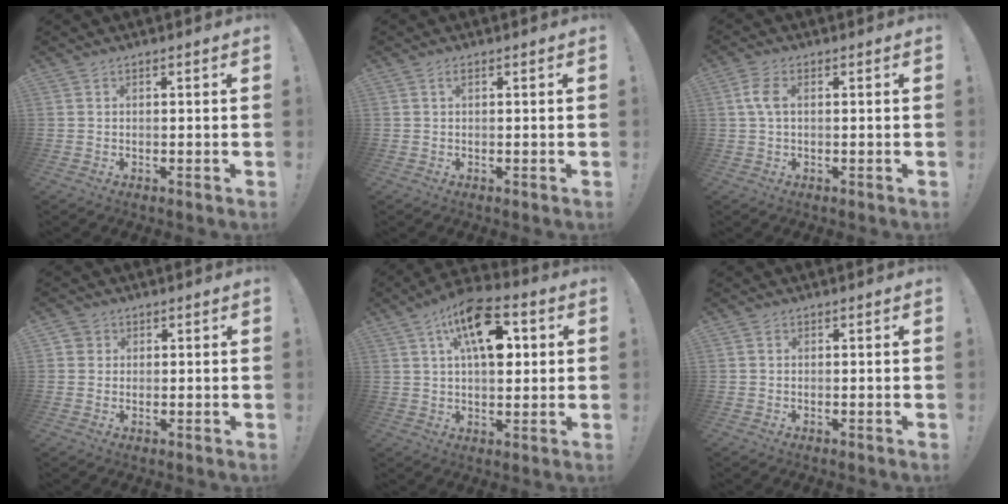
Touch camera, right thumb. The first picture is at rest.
{"total": 0.7, "force": [0.2, 0.1, 0.7], "torque": [-0.008, 0.001, 0.001]}
{"total": 4.9, "force": [0.7, 2.7, 4.0], "torque": [-0.079, 0.008, 0.012]}
{"total": 3.7, "force": [1.0, 3.6, 0.5], "torque": [-0.011, 0.003, 0.019]}
{"total": 16.1, "force": [6.0, 7.8, 12.8], "torque": [-0.204, -0.005, 0.102]}
{"total": 0.6, "force": [0.1, 0.5, 0.1], "torque": [-0.003, 0.002, 0.002]}